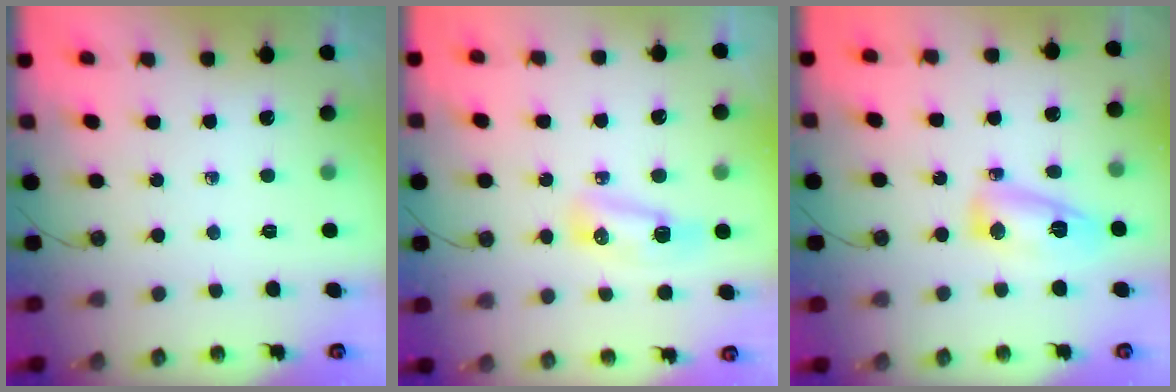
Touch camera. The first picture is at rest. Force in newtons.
{"total": 7.8, "press": 7.6, "slide": 1.8}
{"total": 8.9, "press": 8.9, "slide": 0.4}